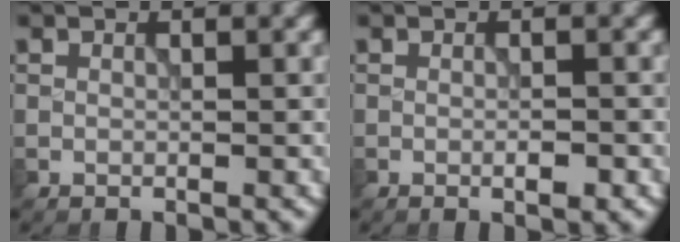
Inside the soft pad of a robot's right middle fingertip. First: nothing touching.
{"total": 1.3, "force": [-0.5, 0.3, 1.2], "torque": [-0.018, -0.002, -0.008]}